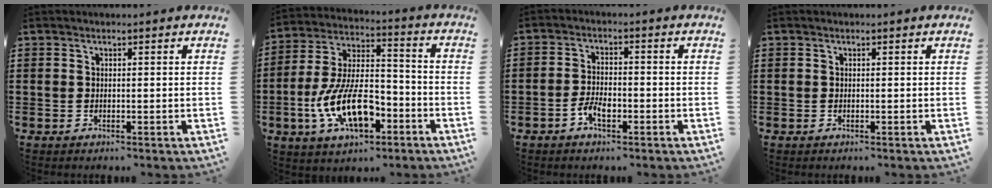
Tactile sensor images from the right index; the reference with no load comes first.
{"total": 12.6, "force": [-5.1, 5.8, 10.1], "torque": [-0.224, 0.002, -0.095]}
{"total": 3.7, "force": [-1.9, 1.6, 2.7], "torque": [-0.061, 0.001, -0.038]}
{"total": 0.0}